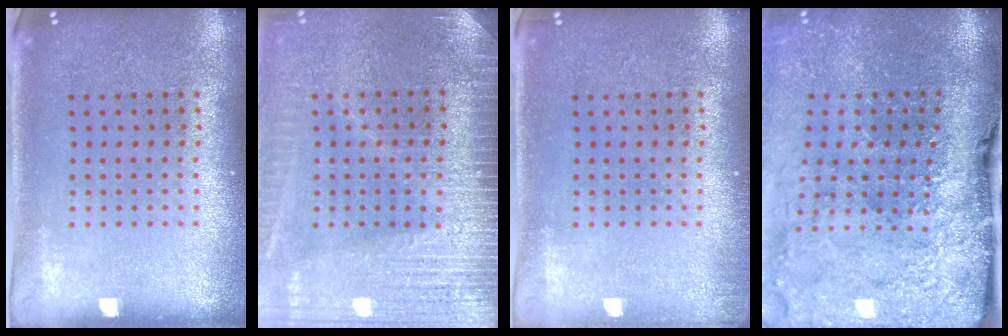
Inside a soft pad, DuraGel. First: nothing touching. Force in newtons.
{"total": 3.5, "press": 3.0, "slide": 1.7}
{"total": 0.9, "press": 0.8, "slide": 0.3}
{"total": 4.8, "press": 3.7, "slide": 3.0}